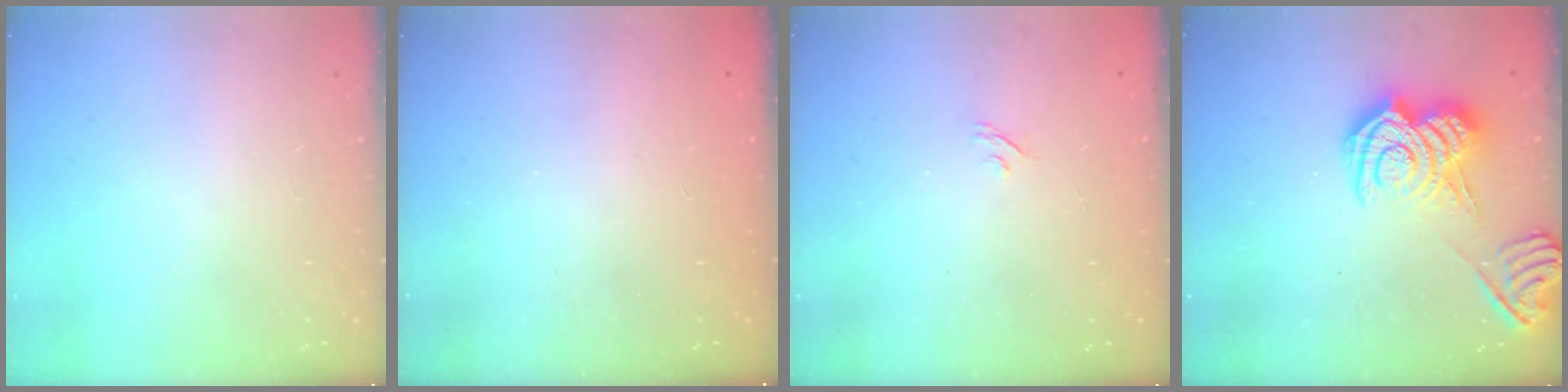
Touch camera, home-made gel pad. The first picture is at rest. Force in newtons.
{"total": 2.3, "press": 2.2, "slide": 0.7}
{"total": 2.2, "press": 1.9, "slide": 1.1}
{"total": 12.7, "press": 12.6, "slide": 0.7}